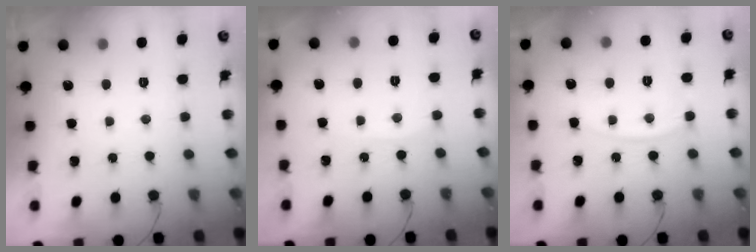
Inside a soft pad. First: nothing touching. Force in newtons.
{"total": 2.9, "press": 2.9, "slide": 0.5}
{"total": 8.0, "press": 7.9, "slide": 1.0}